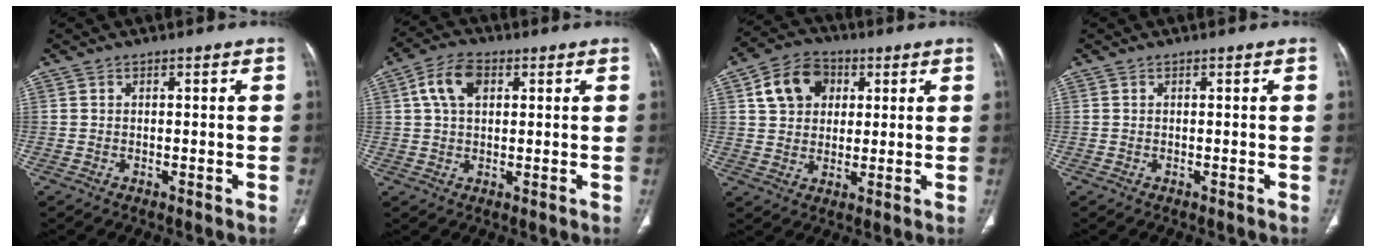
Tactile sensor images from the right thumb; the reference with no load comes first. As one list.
[{"total": 7.3, "force": [2.4, 4.5, 5.3], "torque": [-0.097, 0.009, 0.039]}, {"total": 10.4, "force": [3.3, 8.1, 5.6], "torque": [-0.073, 0.001, 0.053]}, {"total": 0.0}]